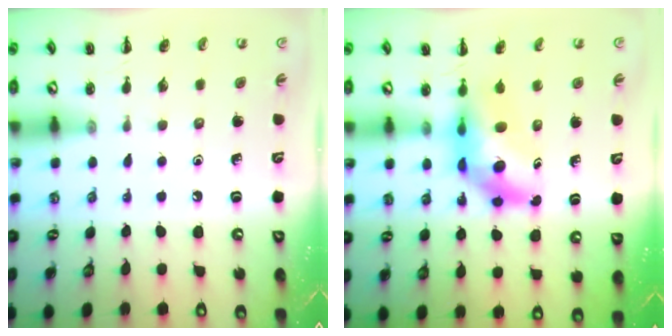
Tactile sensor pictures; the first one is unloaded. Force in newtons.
{"total": 6.7, "press": 6.5, "slide": 2.0}